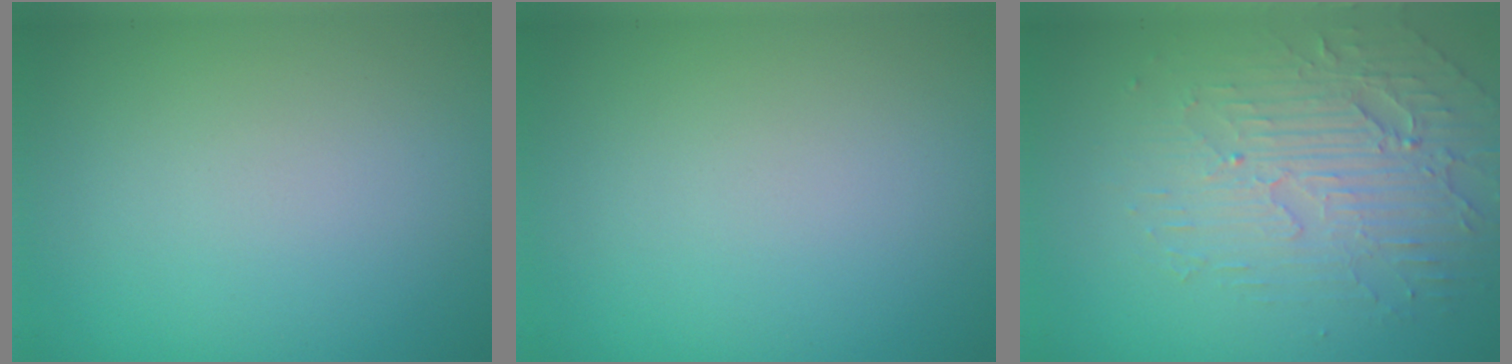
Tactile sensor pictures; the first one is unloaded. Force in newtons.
{"total": 0.0}
{"total": 4.3, "press": 3.8, "slide": 2.1}